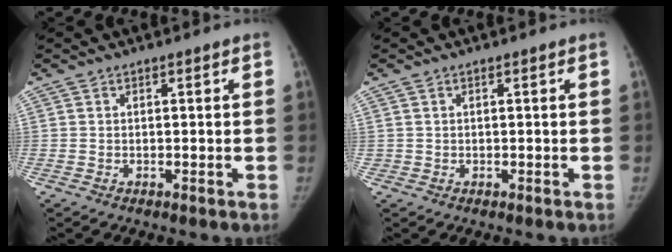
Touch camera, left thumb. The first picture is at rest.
{"total": 0.5, "force": [0.0, 0.5, 0.0], "torque": [0.006, 0.004, -0.002]}